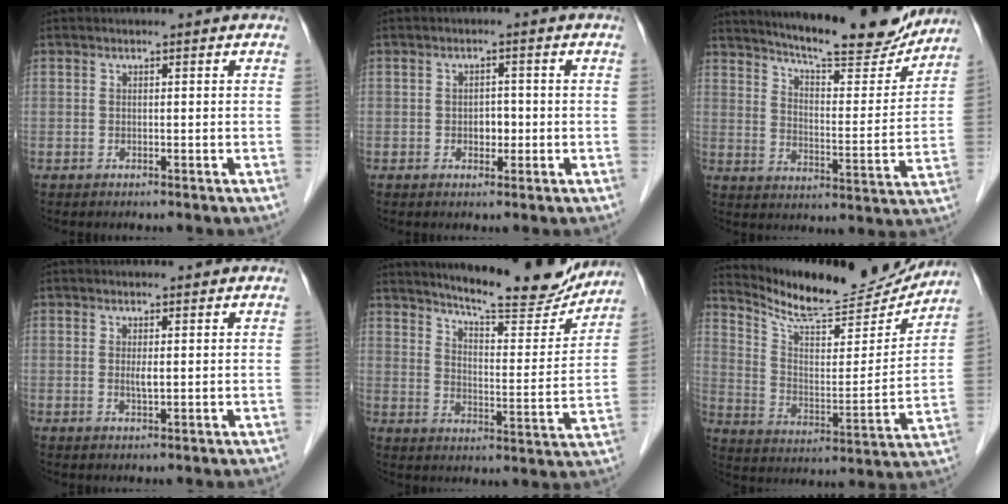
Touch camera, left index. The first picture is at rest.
{"total": 2.2, "force": [-0.5, 1.5, 1.5], "torque": [-0.020, 0.004, -0.006]}
{"total": 19.2, "force": [17.3, 2.4, 7.9], "torque": [-0.120, -0.025, 0.237]}
{"total": 1.2, "force": [0.3, 0.2, 1.2], "torque": [-0.026, -0.003, 0.006]}
{"total": 17.1, "force": [15.6, 2.0, 6.5], "torque": [-0.097, -0.037, 0.210]}
{"total": 17.2, "force": [16.6, 2.1, 4.0], "torque": [-0.080, -0.041, 0.252]}